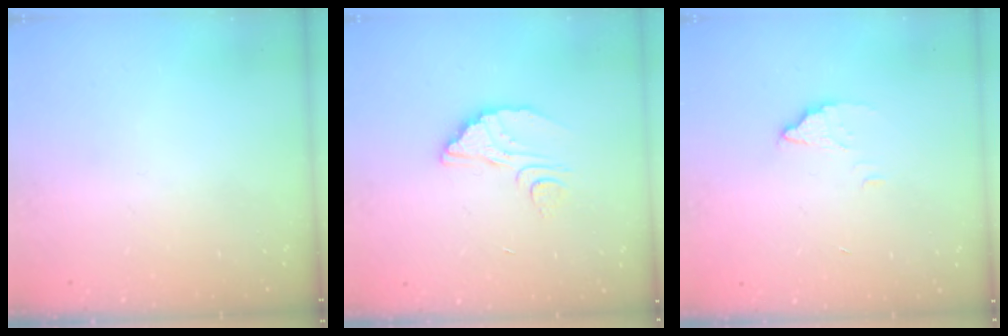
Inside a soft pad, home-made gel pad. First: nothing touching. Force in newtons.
{"total": 6.0, "press": 6.0, "slide": 0.6}
{"total": 2.6, "press": 2.6, "slide": 0.2}